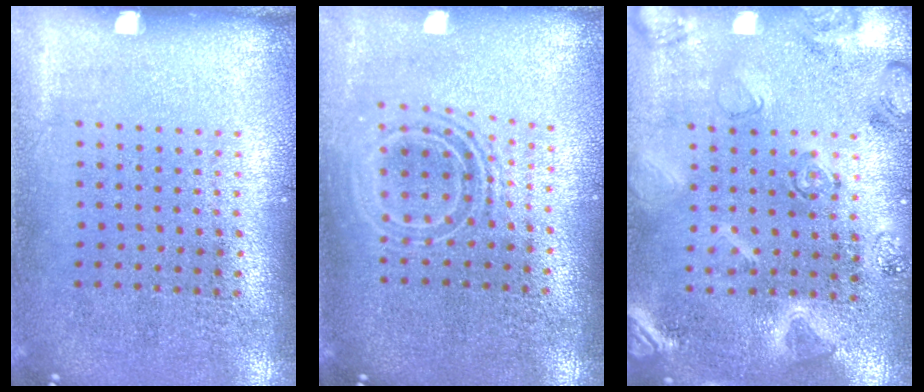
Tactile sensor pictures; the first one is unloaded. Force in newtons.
{"total": 1.7, "press": 1.2, "slide": 1.1}
{"total": 2.5, "press": 2.5, "slide": 0.1}